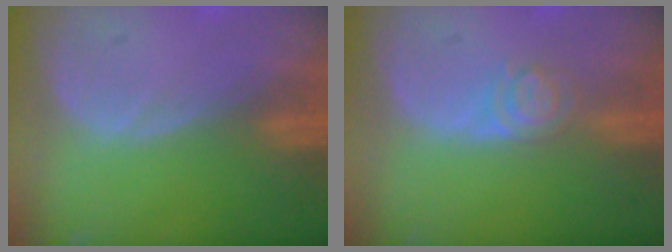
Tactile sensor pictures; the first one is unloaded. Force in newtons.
{"total": 3.9, "press": 3.6, "slide": 1.6}